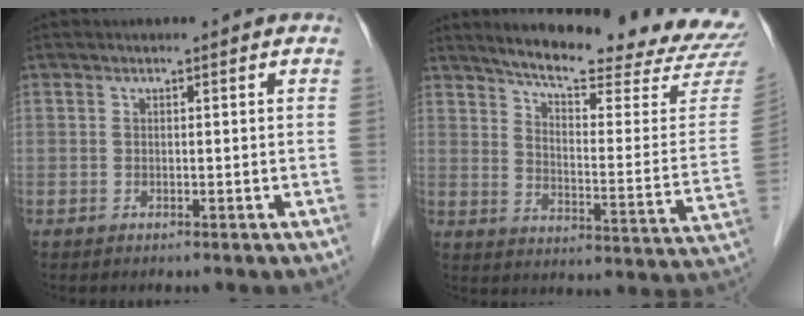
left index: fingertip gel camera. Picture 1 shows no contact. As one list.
[{"total": 23.1, "force": [21.3, 1.5, 8.9], "torque": [-0.124, -0.094, 0.263]}]